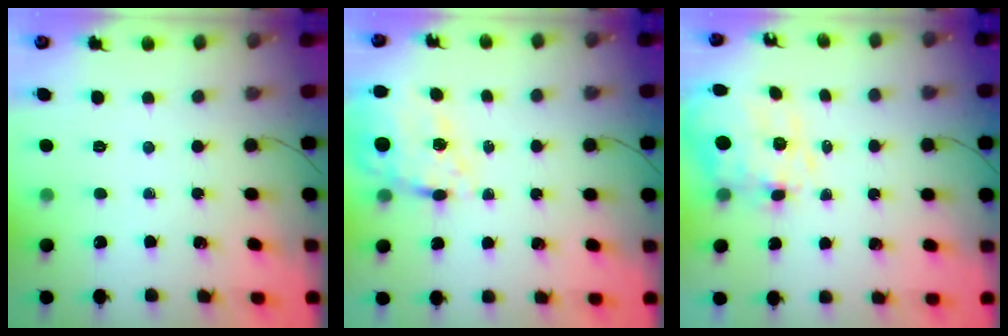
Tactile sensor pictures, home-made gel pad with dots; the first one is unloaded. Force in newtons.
{"total": 17.0, "press": 16.7, "slide": 3.4}
{"total": 12.1, "press": 11.7, "slide": 3.1}